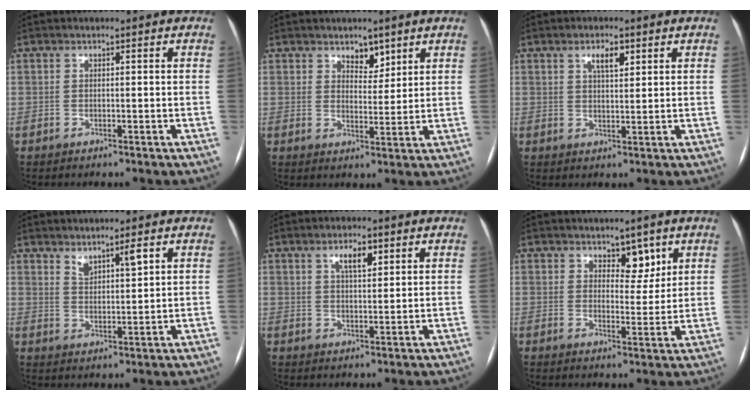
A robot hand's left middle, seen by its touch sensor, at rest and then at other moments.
{"total": 3.4, "force": [2.5, 1.9, 1.5], "torque": [-0.016, -0.002, 0.042]}
{"total": 3.4, "force": [1.8, 1.1, 2.6], "torque": [-0.045, 0.003, 0.030]}
{"total": 3.5, "force": [2.6, 0.5, 2.4], "torque": [-0.046, 0.000, 0.049]}
{"total": 3.8, "force": [2.0, 1.2, 3.0], "torque": [-0.053, 0.004, 0.034]}
{"total": 4.2, "force": [2.7, 2.2, 2.2], "torque": [-0.018, -0.004, 0.041]}